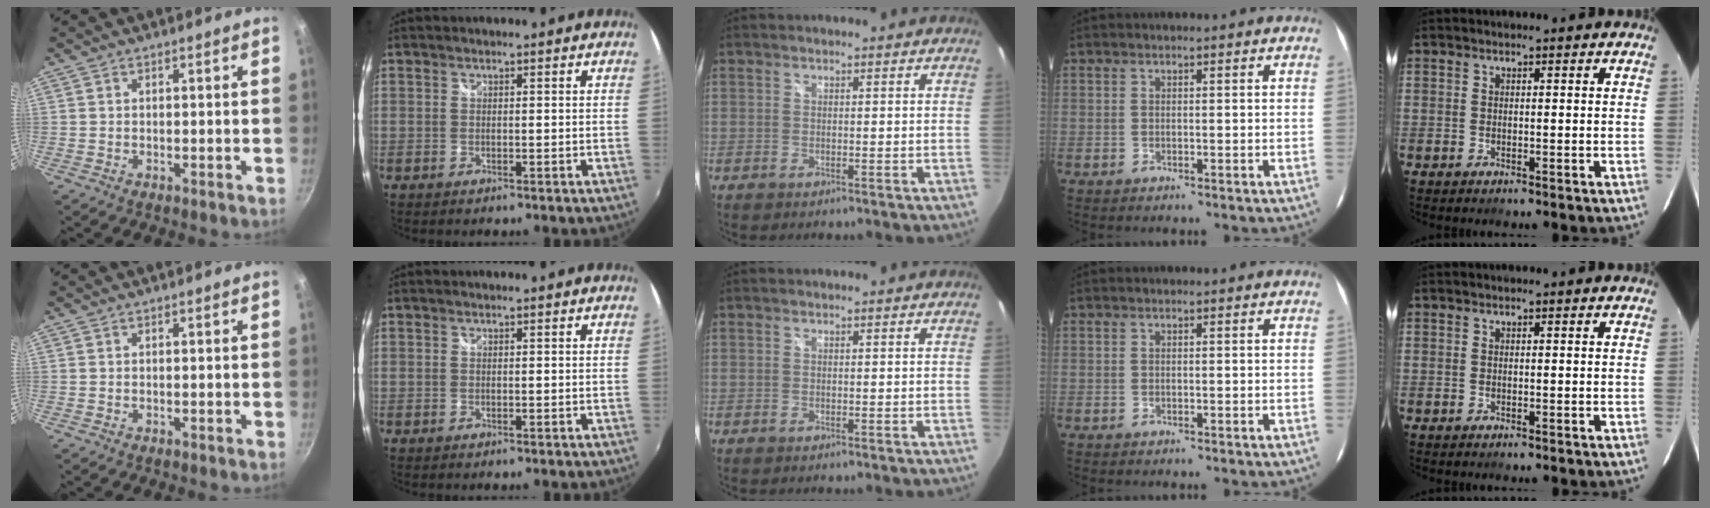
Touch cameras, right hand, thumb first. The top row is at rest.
{}